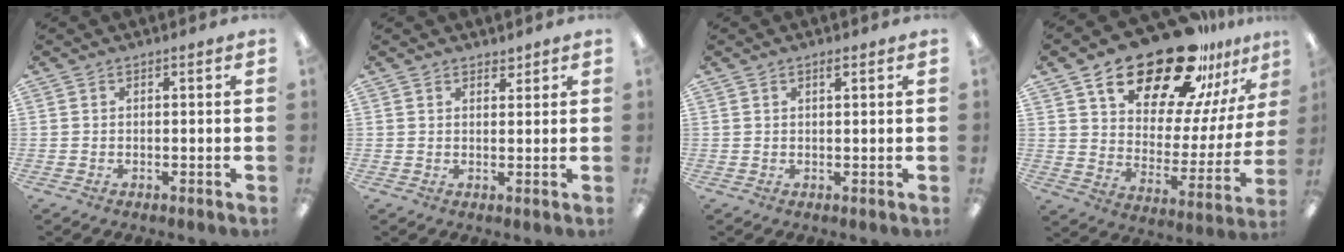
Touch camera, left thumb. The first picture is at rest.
{"total": 1.9, "force": [1.7, 0.8, 0.3], "torque": [0.001, -0.005, 0.030]}
{"total": 1.2, "force": [0.9, 0.4, 0.7], "torque": [-0.008, -0.002, 0.014]}
{"total": 24.7, "force": [18.6, 10.2, 12.6], "torque": [-0.204, -0.122, 0.320]}